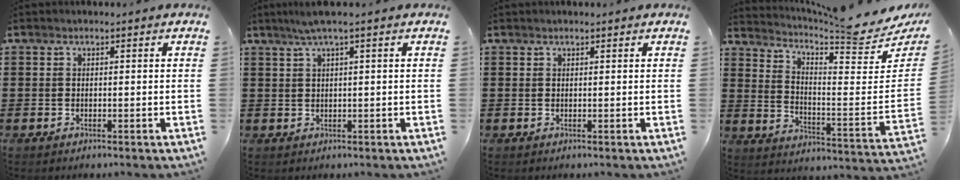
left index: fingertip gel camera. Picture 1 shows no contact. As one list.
[{"total": 2.4, "force": [1.2, -0.2, 2.0], "torque": [-0.038, 0.001, 0.022]}, {"total": 0.0}, {"total": 6.0, "force": [5.4, -0.2, 2.6], "torque": [-0.061, -0.059, 0.082]}]